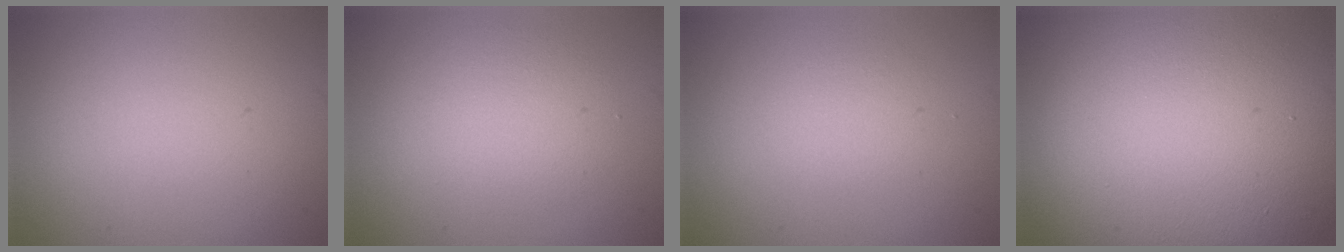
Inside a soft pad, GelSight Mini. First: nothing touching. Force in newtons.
{"total": 2.6, "press": 2.6, "slide": 0.3}
{"total": 1.4, "press": 1.3, "slide": 0.1}
{"total": 20.7, "press": 20.7, "slide": 1.3}